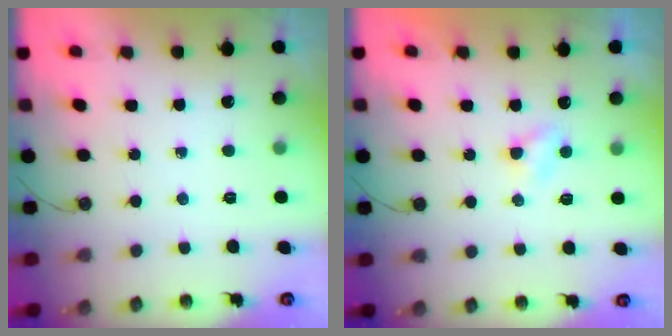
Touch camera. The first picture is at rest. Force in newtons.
{"total": 3.0, "press": 3.0, "slide": 0.3}